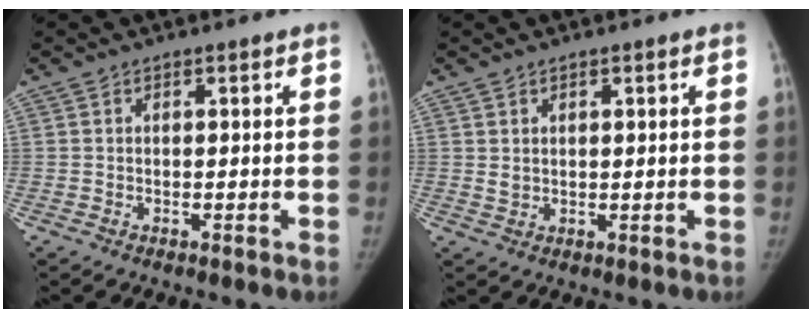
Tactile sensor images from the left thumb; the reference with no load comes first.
{"total": 1.5, "force": [0.8, 1.0, 0.8], "torque": [-0.007, -0.005, 0.018]}